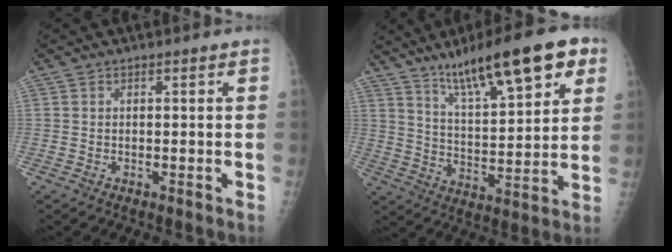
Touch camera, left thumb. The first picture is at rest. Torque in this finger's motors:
{"motor_torque": [0.27, 0.19, 0.28, -0.16, 0.14]}